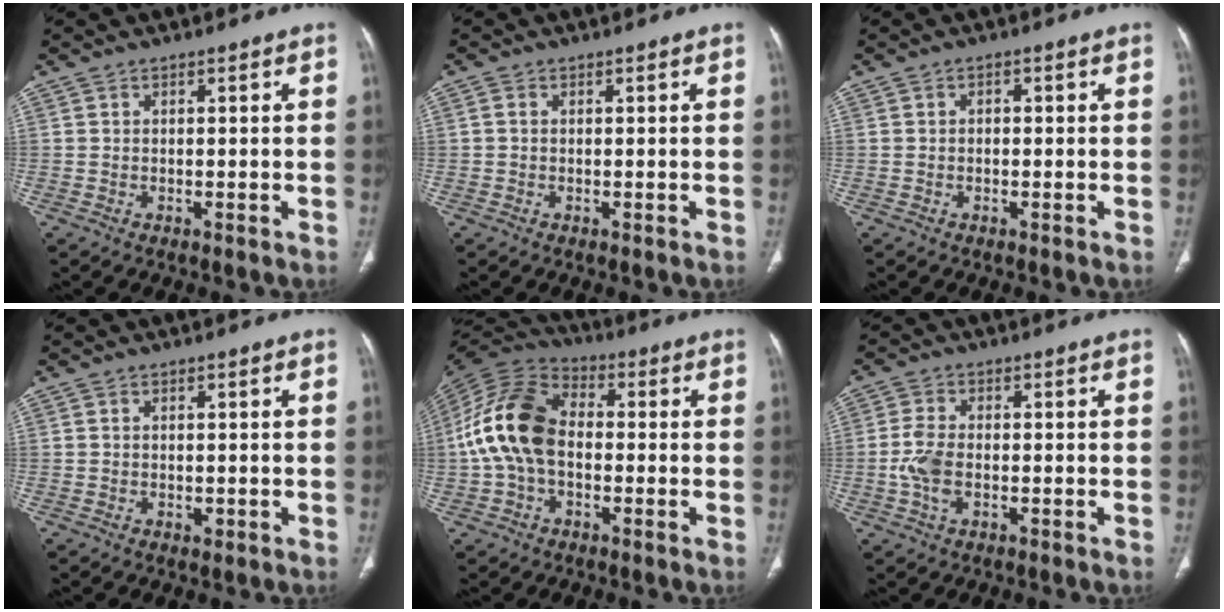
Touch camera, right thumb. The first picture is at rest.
{"total": 0.7, "force": [0.0, 0.5, 0.4], "torque": [-0.009, 0.002, -0.001]}
{"total": 0.9, "force": [0.0, 0.6, 0.6], "torque": [-0.010, 0.007, -0.001]}
{"total": 0.8, "force": [-0.2, 0.6, 0.5], "torque": [-0.008, -0.001, 0.000]}
{"total": 14.6, "force": [-1.0, 9.7, 10.9], "torque": [-0.215, 0.036, -0.028]}
{"total": 5.2, "force": [-1.2, 2.8, 4.3], "torque": [-0.100, 0.007, -0.024]}